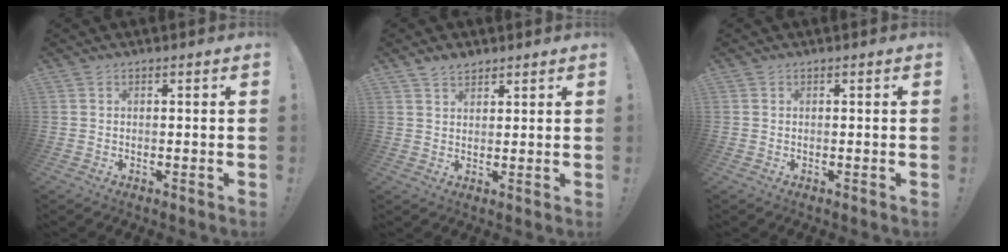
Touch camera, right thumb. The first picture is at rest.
{"total": 3.4, "force": [2.9, 1.6, 0.8], "torque": [-0.012, -0.017, 0.052]}
{"total": 0.0}